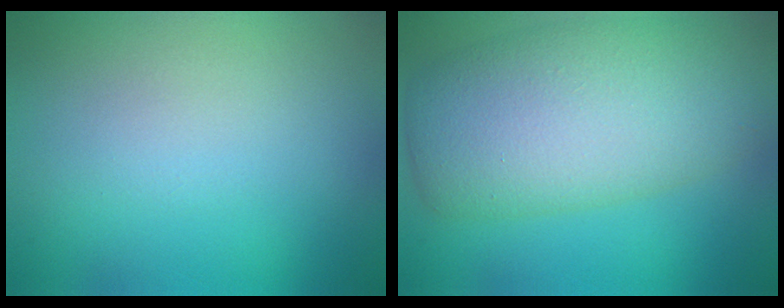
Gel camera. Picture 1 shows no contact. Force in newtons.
{"total": 9.7, "press": 9.6, "slide": 0.4}